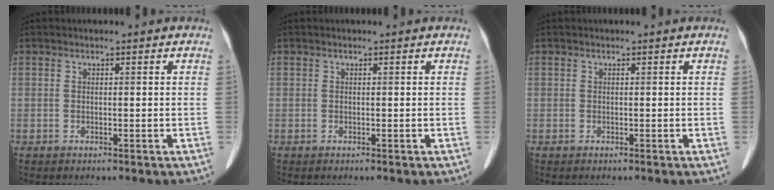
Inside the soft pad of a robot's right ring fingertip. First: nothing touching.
{"total": 0.0}
{"total": 0.0}